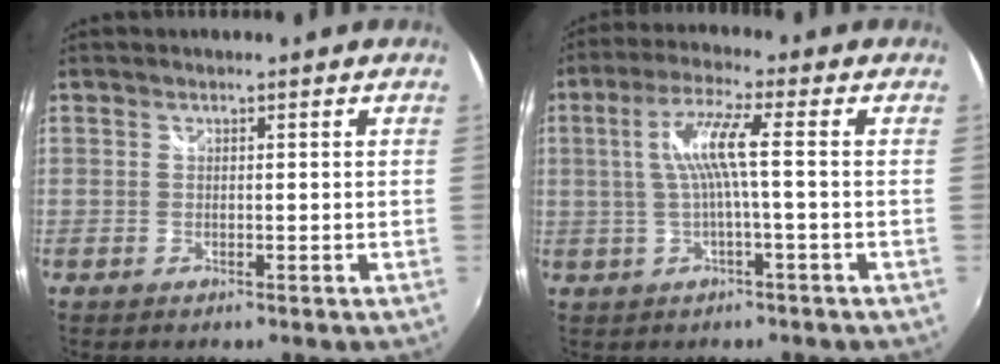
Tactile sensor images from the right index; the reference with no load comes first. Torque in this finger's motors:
{"motor_torque": [0.70, 0.08, 0.57, 0.16]}